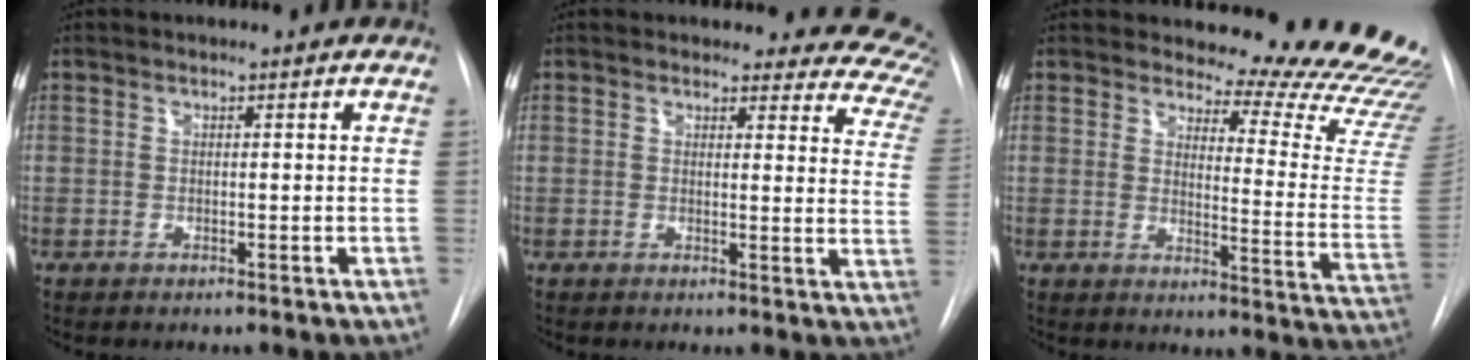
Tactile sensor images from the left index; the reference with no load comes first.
{"total": 12.1, "force": [11.3, 3.9, 2.1], "torque": [0.029, -0.076, 0.074]}
{"total": 20.0, "force": [19.5, 1.8, 3.7], "torque": [-0.026, -0.170, 0.202]}